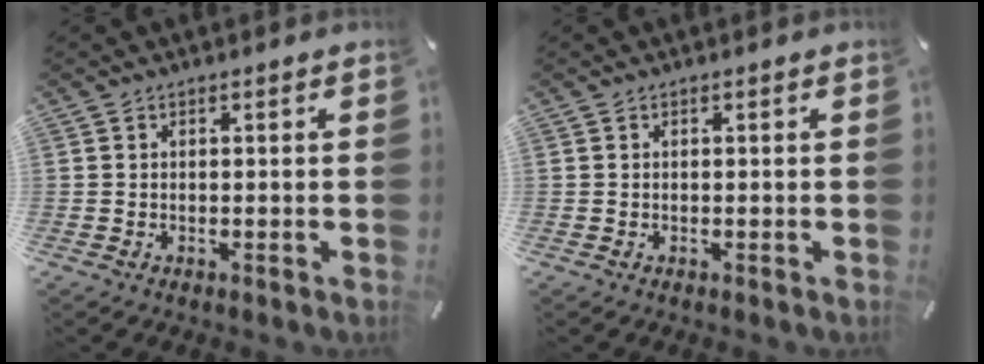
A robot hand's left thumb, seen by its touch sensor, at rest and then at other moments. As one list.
[{"total": 0.0}]